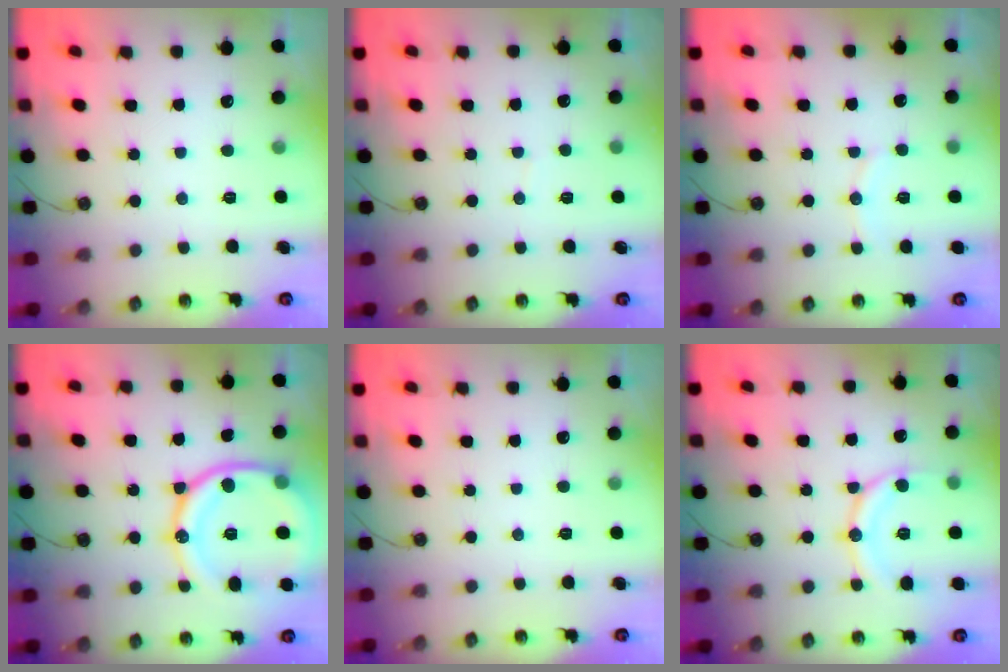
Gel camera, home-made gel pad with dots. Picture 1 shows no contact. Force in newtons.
{"total": 2.6, "press": 2.6, "slide": 0.3}
{"total": 5.7, "press": 5.5, "slide": 1.5}
{"total": 20.4, "press": 20.2, "slide": 2.4}
{"total": 0.0}
{"total": 12.6, "press": 12.5, "slide": 1.4}